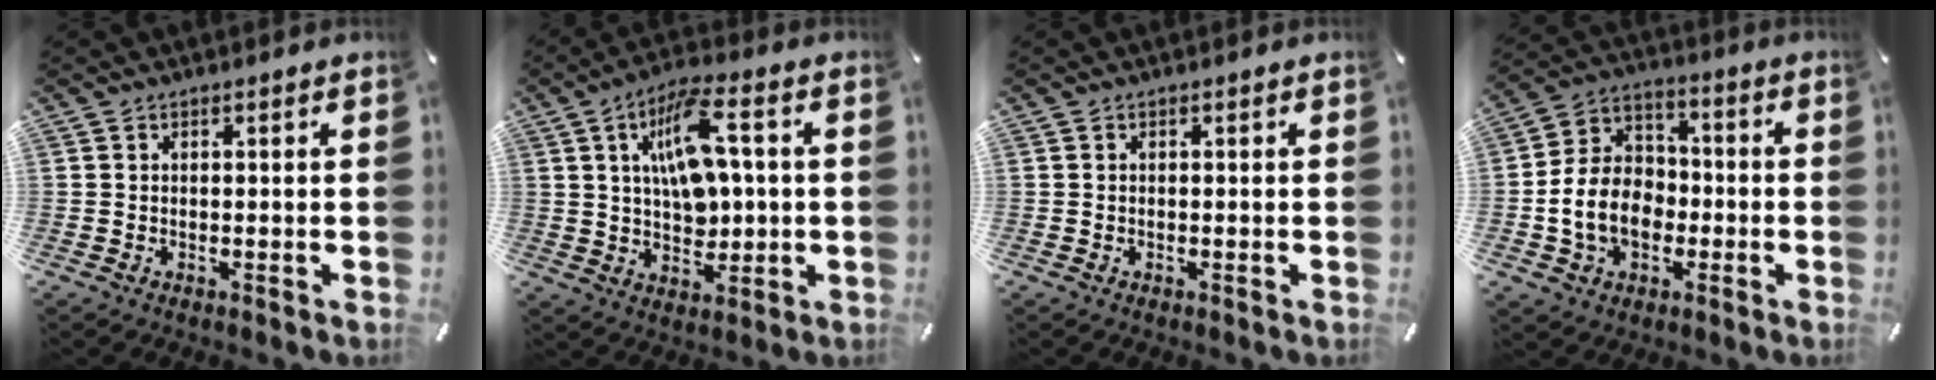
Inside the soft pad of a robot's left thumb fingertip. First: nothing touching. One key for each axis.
{"total": 12.2, "fx": 2.8, "fy": 6.9, "fz": 9.6, "tx": -0.172, "ty": 0.004, "tz": 0.050}
{"total": 0.0}
{"total": 12.3, "fx": -3.2, "fy": 9.7, "fz": 7.0, "tx": -0.169, "ty": 0.025, "tz": -0.057}